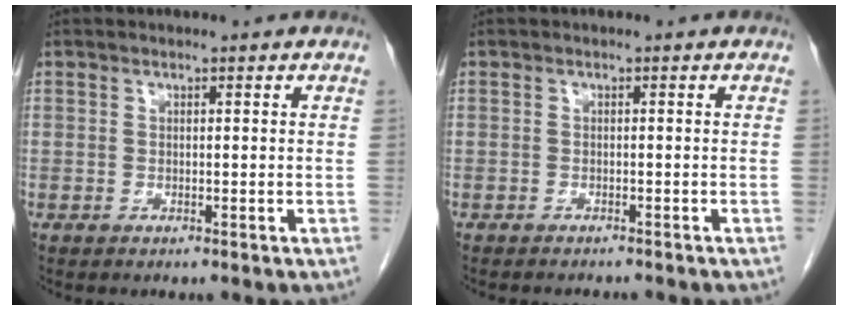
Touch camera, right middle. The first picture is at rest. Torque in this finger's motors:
{"motor_torque": [0.05, -0.02, 0.00, 0.01]}